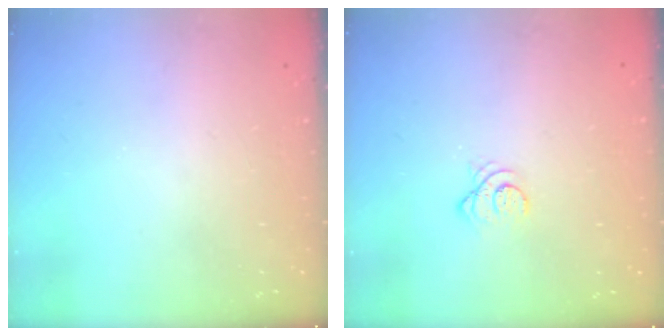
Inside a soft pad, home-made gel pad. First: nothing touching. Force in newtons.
{"total": 3.1, "press": 3.1, "slide": 0.1}